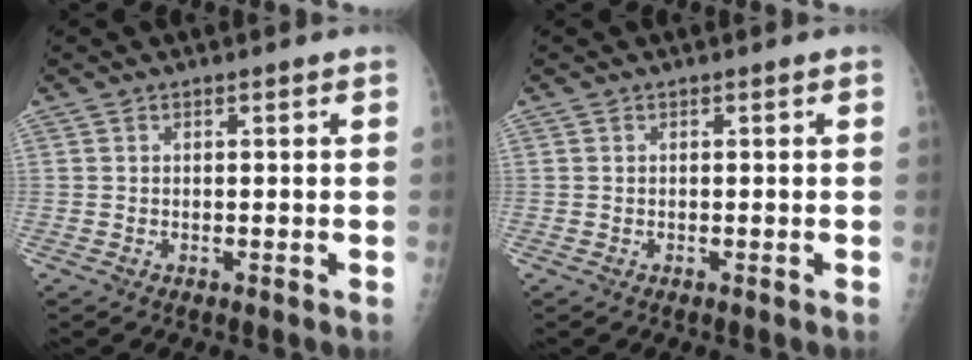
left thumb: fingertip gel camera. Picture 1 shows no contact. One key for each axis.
{"total": 0.0}